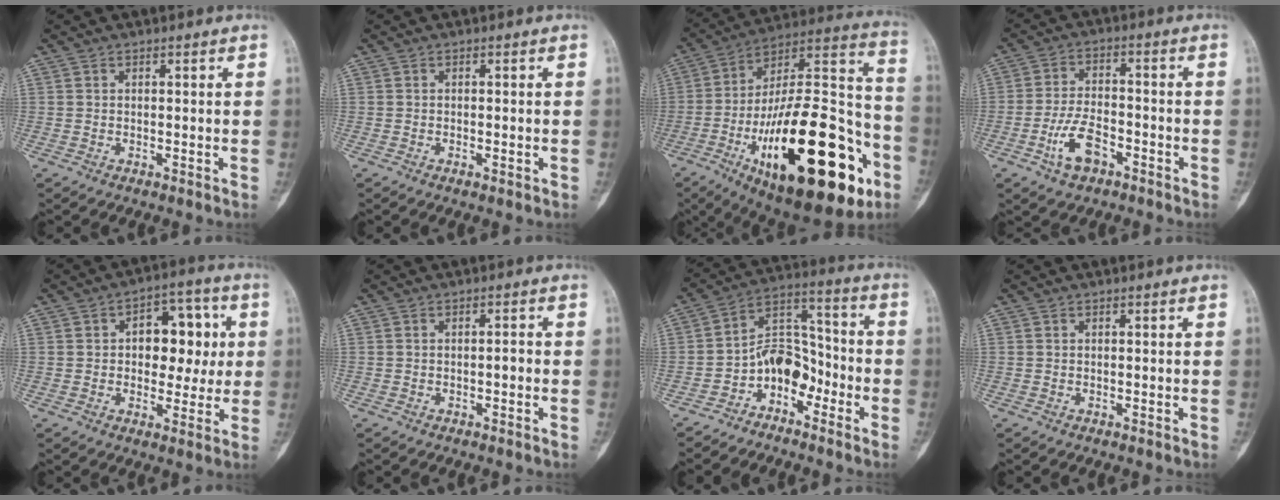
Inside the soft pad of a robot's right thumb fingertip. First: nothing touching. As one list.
[{"total": 1.3, "force": [-0.5, 0.5, 1.1], "torque": [-0.018, 0.002, -0.005]}, {"total": 38.2, "force": [-14.9, 14.9, 31.9], "torque": [-0.465, 0.063, -0.224]}, {"total": 7.4, "force": [-3.8, 3.9, 5.0], "torque": [-0.094, 0.027, -0.072]}, {"total": 12.0, "force": [1.6, 7.7, 9.1], "torque": [-0.073, 0.017, 0.020]}, {"total": 1.3, "force": [-0.4, 0.5, 1.1], "torque": [-0.015, 0.005, -0.008]}, {"total": 9.0, "force": [-4.8, 6.2, 4.6], "torque": [-0.051, 0.081, -0.099]}, {"total": 0.0}]